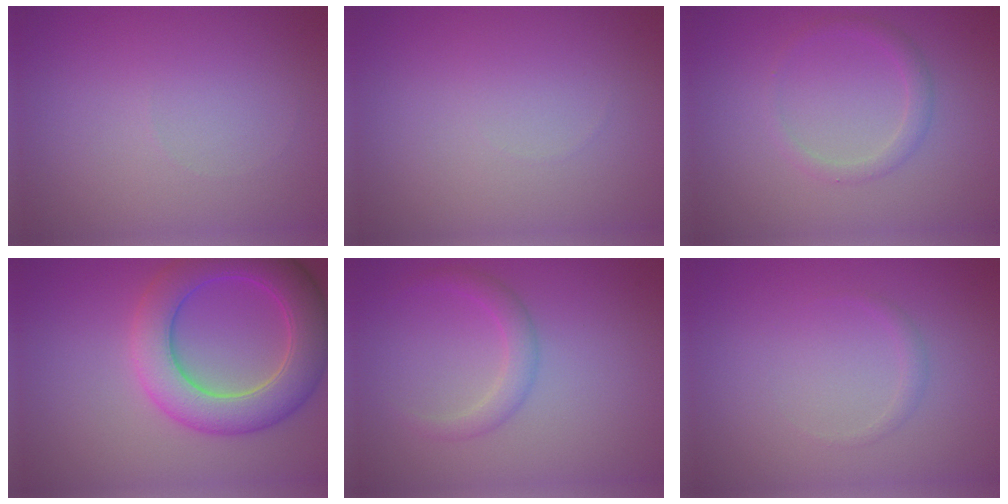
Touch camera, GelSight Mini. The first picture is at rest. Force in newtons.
{"total": 0.0}
{"total": 1.5, "press": 1.5, "slide": 0.1}
{"total": 7.2, "press": 7.2, "slide": 0.3}
{"total": 1.9, "press": 1.9, "slide": 0.1}
{"total": 0.8, "press": 0.8, "slide": 0.0}